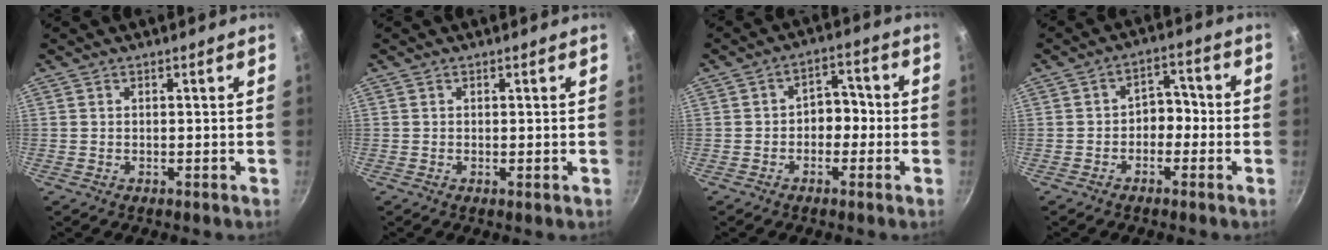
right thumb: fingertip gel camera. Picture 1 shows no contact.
{"total": 0.5, "force": [0.0, 0.2, 0.5], "torque": [-0.010, -0.003, -0.001]}
{"total": 5.6, "force": [-1.0, 4.1, 3.7], "torque": [-0.023, 0.026, -0.027]}
{"total": 5.2, "force": [-1.3, 3.9, 3.3], "torque": [-0.018, 0.026, -0.034]}